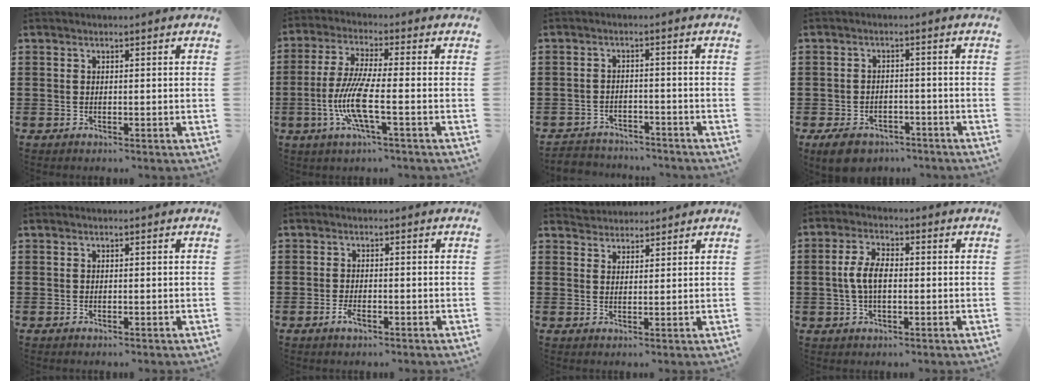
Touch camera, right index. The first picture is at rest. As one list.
[{"total": 9.0, "force": [-2.6, 1.6, 8.5], "torque": [-0.189, -0.018, -0.058]}, {"total": 2.8, "force": [-2.8, 0.5, -0.3], "torque": [-0.005, -0.001, -0.061]}, {"total": 4.1, "force": [-3.6, 1.5, 1.0], "torque": [-0.025, 0.008, -0.073]}, {"total": 0.0}, {"total": 2.3, "force": [-1.1, 0.7, 1.8], "torque": [-0.042, -0.005, -0.022]}, {"total": 2.3, "force": [2.2, 0.5, -0.7], "torque": [0.007, 0.004, 0.044]}, {"total": 5.5, "force": [-0.2, 2.7, 4.8], "torque": [-0.119, -0.003, -0.014]}]